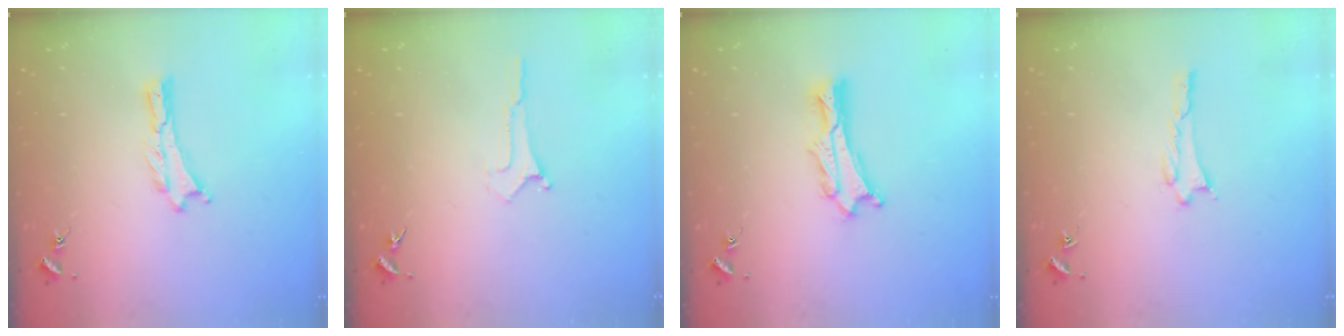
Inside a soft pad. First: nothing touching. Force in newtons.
{"total": 0.0}
{"total": 1.5, "press": 1.4, "slide": 0.2}
{"total": 1.4, "press": 1.4, "slide": 0.2}